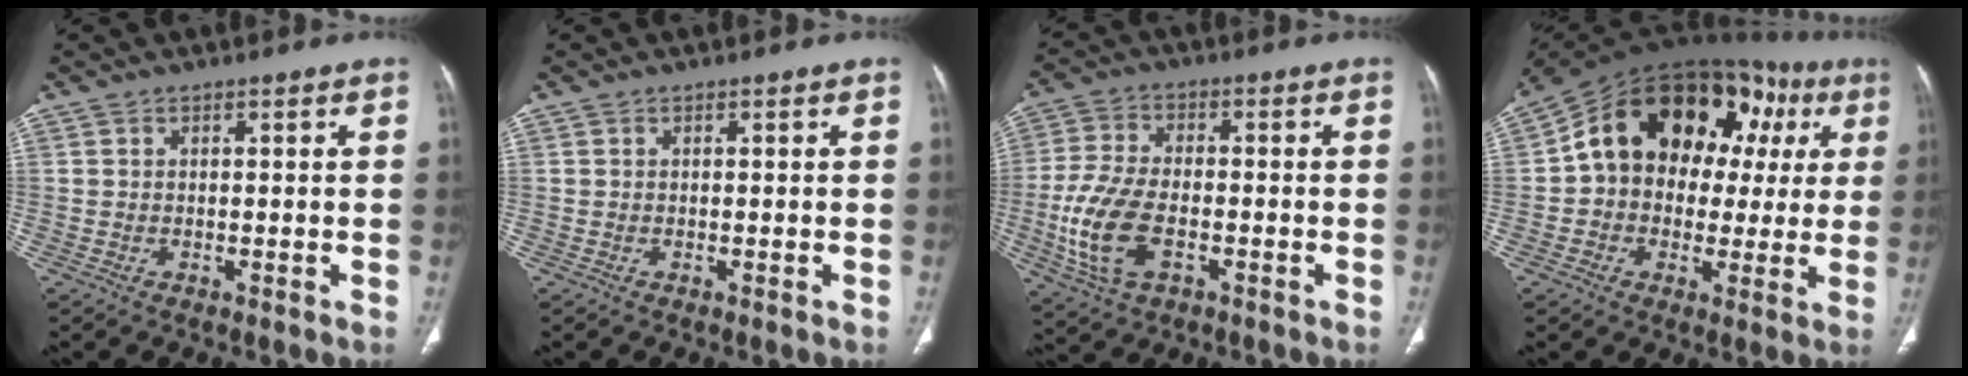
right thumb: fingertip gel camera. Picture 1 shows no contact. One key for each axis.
{"total": 0.0}
{"total": 12.6, "fx": -3.4, "fy": 7.0, "fz": 9.9, "tx": -0.218, "ty": 0.008, "tz": -0.061}
{"total": 22.6, "fx": 5.6, "fy": 15.7, "fz": 15.3, "tx": -0.191, "ty": 0.056, "tz": 0.081}